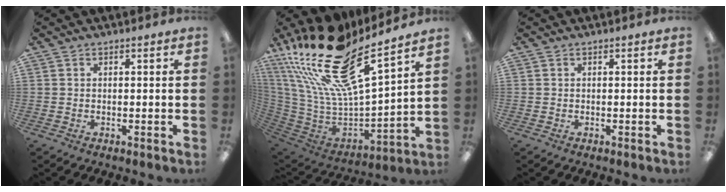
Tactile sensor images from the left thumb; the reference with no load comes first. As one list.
[{"total": 25.5, "force": [18.3, 7.4, 16.1], "torque": [-0.297, -0.127, 0.313]}, {"total": 0.0}]